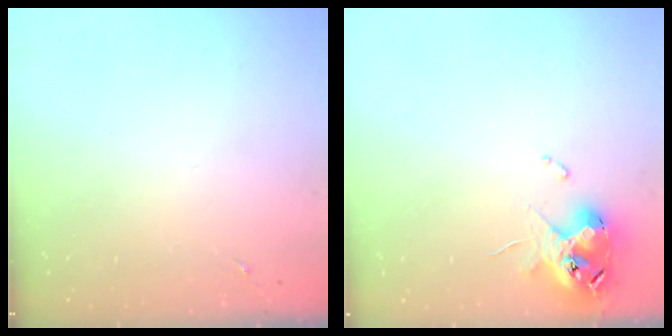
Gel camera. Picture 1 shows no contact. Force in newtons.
{"total": 12.6, "press": 12.5, "slide": 1.7}